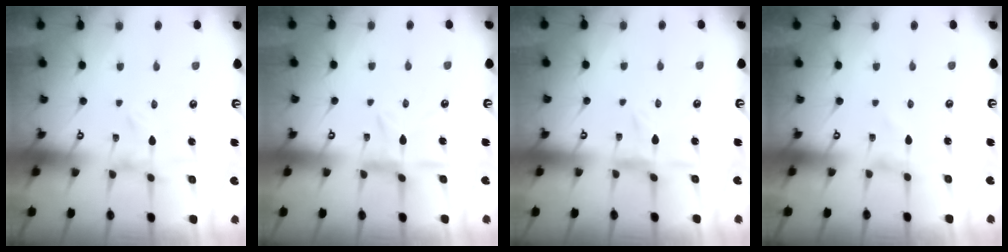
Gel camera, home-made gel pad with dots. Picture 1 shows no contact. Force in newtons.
{"total": 7.4, "press": 7.4, "slide": 0.7}
{"total": 3.1, "press": 3.1, "slide": 0.4}
{"total": 0.0}